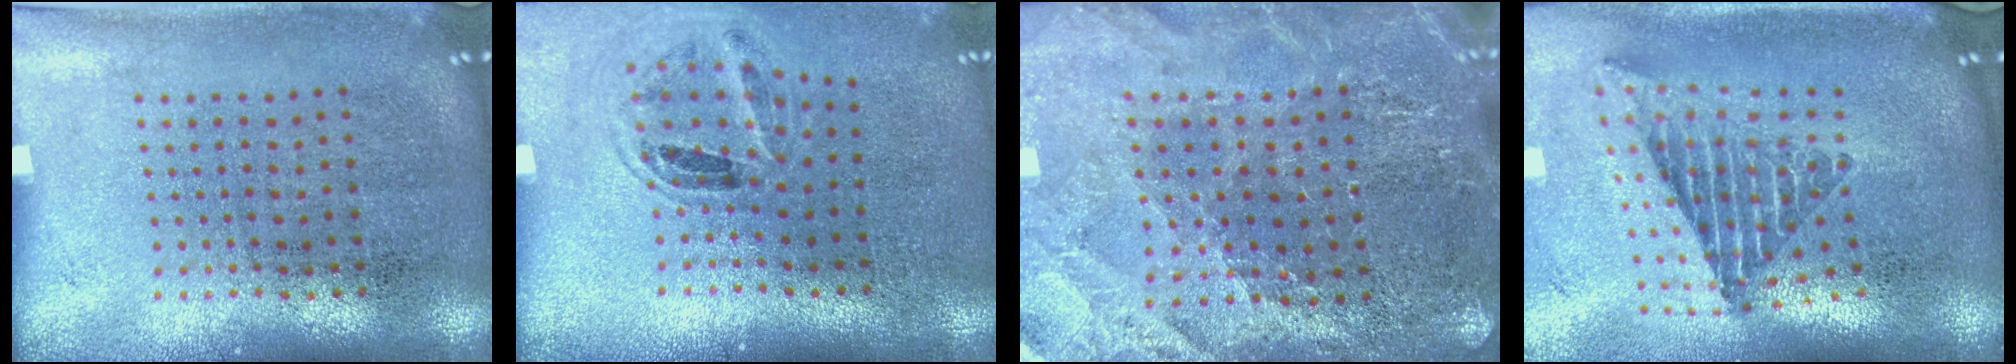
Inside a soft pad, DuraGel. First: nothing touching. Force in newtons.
{"total": 0.9, "press": 0.9, "slide": 0.3}
{"total": 3.0, "press": 2.9, "slide": 0.4}
{"total": 2.4, "press": 1.7, "slide": 1.8}